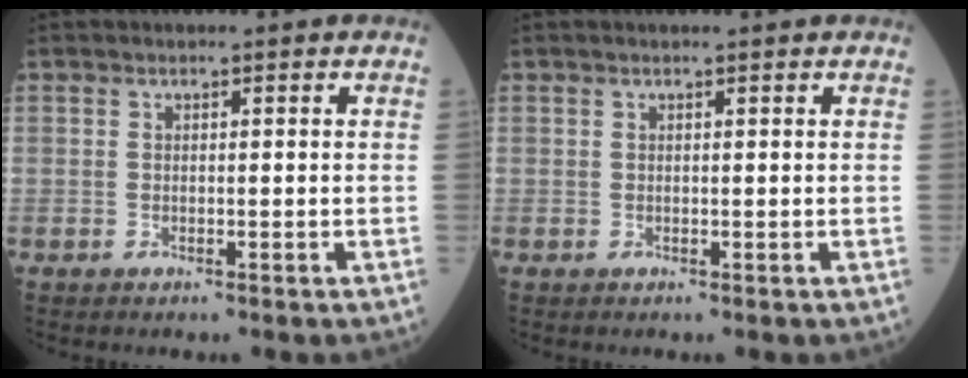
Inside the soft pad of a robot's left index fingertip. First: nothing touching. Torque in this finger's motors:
{"motor_torque": [0.02, -0.13, -0.01, 0.00]}